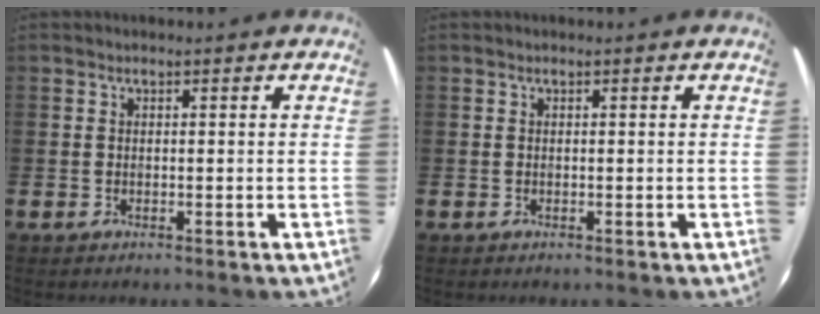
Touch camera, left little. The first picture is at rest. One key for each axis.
{"total": 0.0}